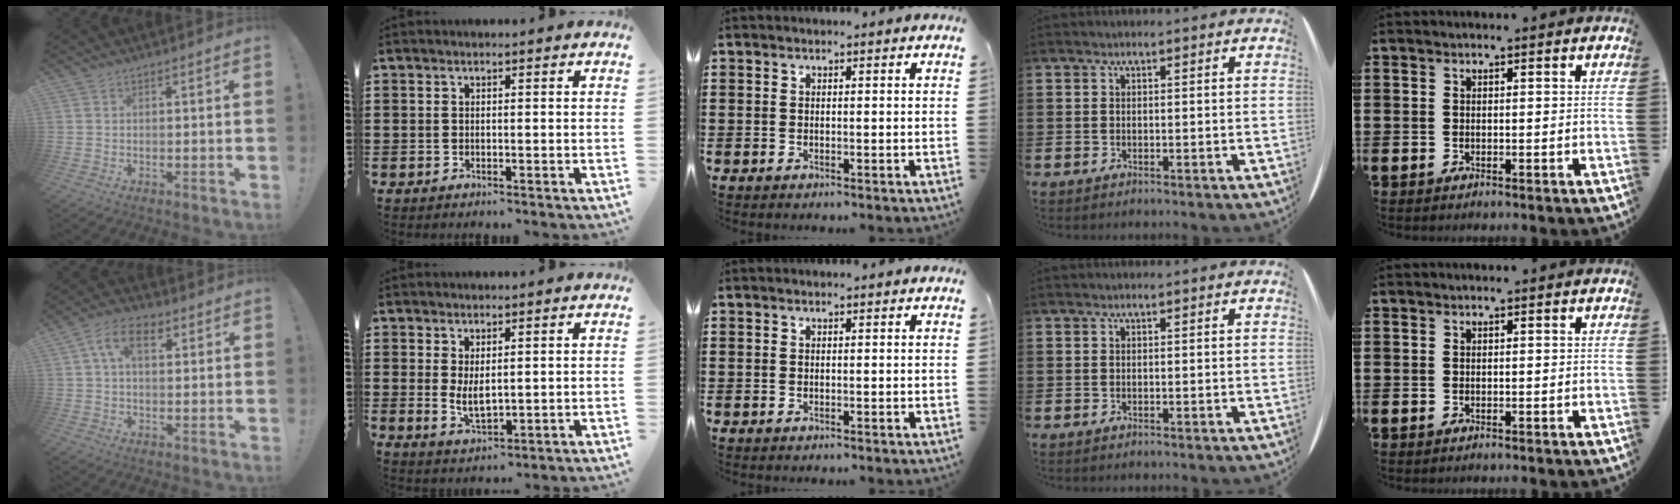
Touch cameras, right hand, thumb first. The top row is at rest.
{"thumb": {"total": 8.0, "force": [2.3, 4.8, 6.0], "torque": [-0.097, 0.012, 0.041]}, "index": {"total": 3.6, "force": [0.6, 1.5, 3.2], "torque": [-0.053, -0.002, 0.010]}}